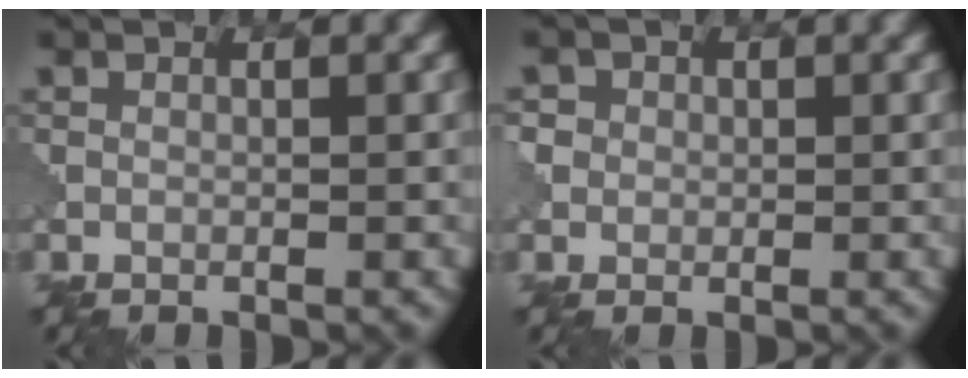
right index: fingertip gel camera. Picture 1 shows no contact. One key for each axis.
{"total": 1.6, "fx": 0.3, "fy": 1.6, "fz": -0.2, "tx": -0.002, "ty": 0.007, "tz": 0.002}